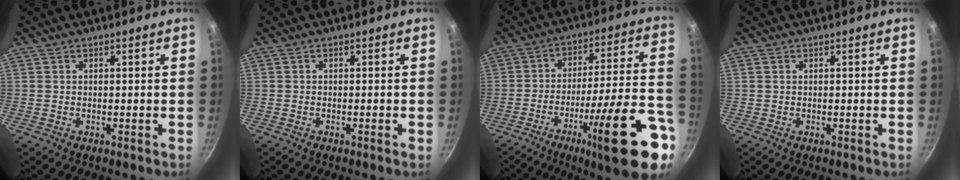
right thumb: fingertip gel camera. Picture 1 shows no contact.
{"total": 0.7, "force": [-0.4, 0.0, 0.6], "torque": [-0.018, 0.004, -0.007]}
{"total": 24.5, "force": [-11.4, 4.6, 21.2], "torque": [-0.271, 0.043, -0.172]}
{"total": 0.6, "force": [0.3, 0.4, 0.3], "torque": [-0.005, 0.002, 0.004]}